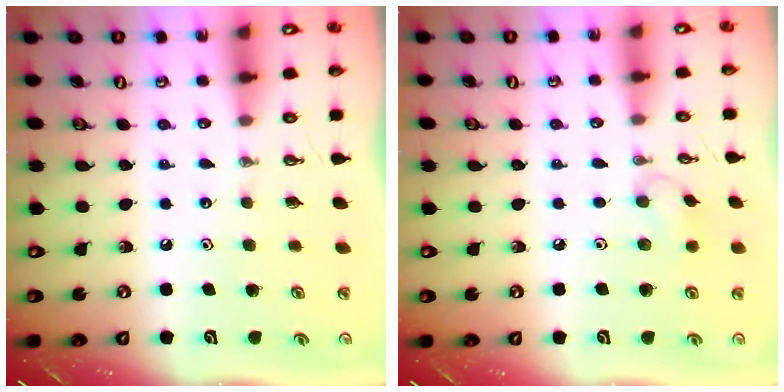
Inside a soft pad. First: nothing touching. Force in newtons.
{"total": 5.7, "press": 5.7, "slide": 0.6}